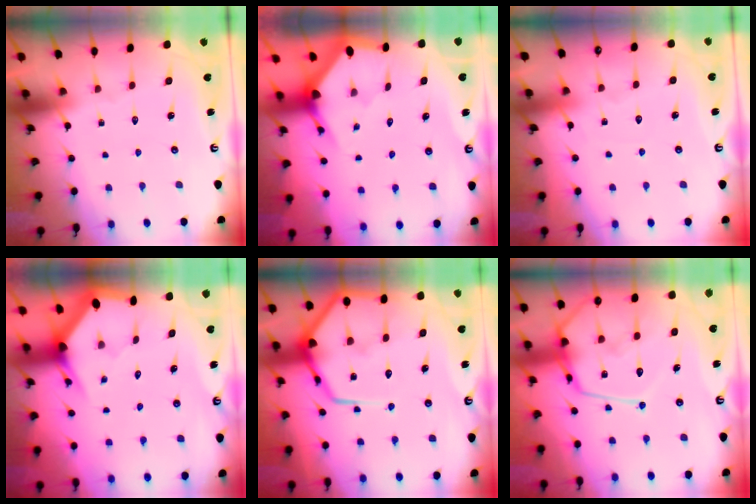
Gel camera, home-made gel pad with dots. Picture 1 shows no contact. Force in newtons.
{"total": 2.9, "press": 2.9, "slide": 0.2}
{"total": 3.5, "press": 3.4, "slide": 0.6}
{"total": 3.1, "press": 3.1, "slide": 0.0}
{"total": 13.6, "press": 13.5, "slide": 1.1}
{"total": 17.1, "press": 17.1, "slide": 1.7}